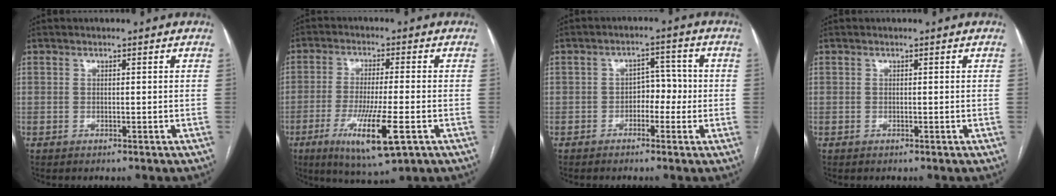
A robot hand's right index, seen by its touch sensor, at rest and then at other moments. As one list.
[{"total": 11.3, "force": [-4.5, 1.0, 10.4], "torque": [-0.190, -0.031, -0.071]}, {"total": 4.2, "force": [-1.1, 2.5, 3.1], "torque": [-0.037, 0.017, -0.019]}, {"total": 0.0}]